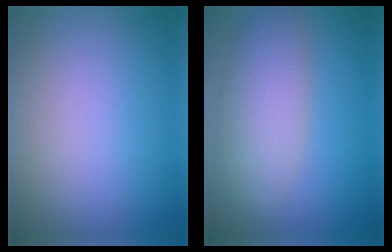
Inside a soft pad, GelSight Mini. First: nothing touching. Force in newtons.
{"total": 5.1, "press": 5.1, "slide": 0.3}